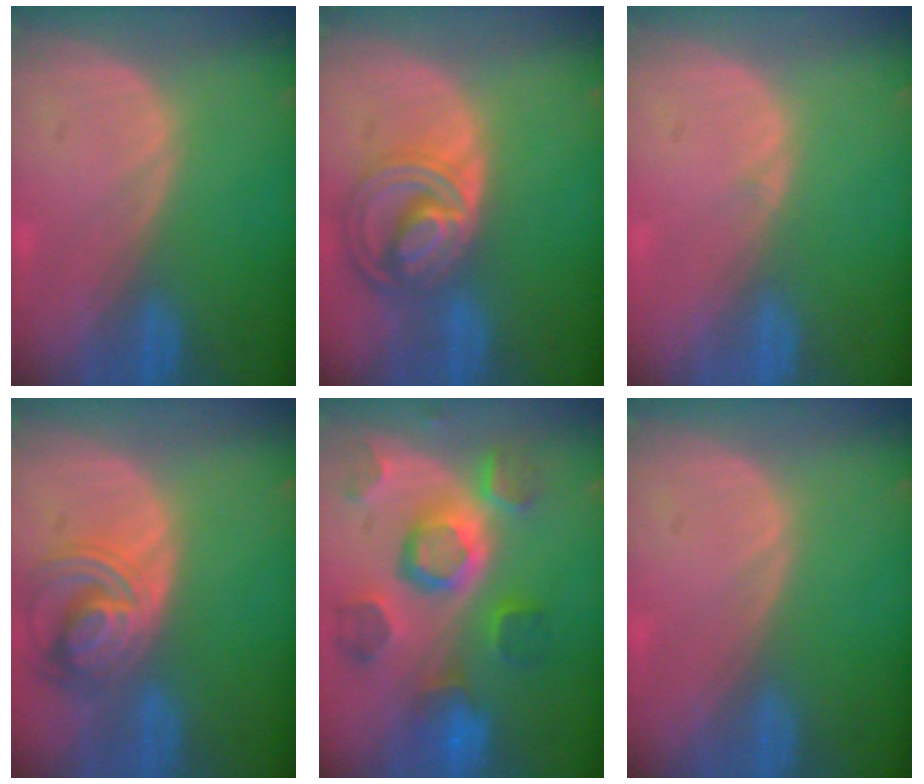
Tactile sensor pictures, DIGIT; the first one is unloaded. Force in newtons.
{"total": 8.6, "press": 7.4, "slide": 4.4}
{"total": 0.6, "press": 0.2, "slide": 0.5}
{"total": 7.8, "press": 6.9, "slide": 3.8}
{"total": 11.3, "press": 10.0, "slide": 5.4}
{"total": 0.0}